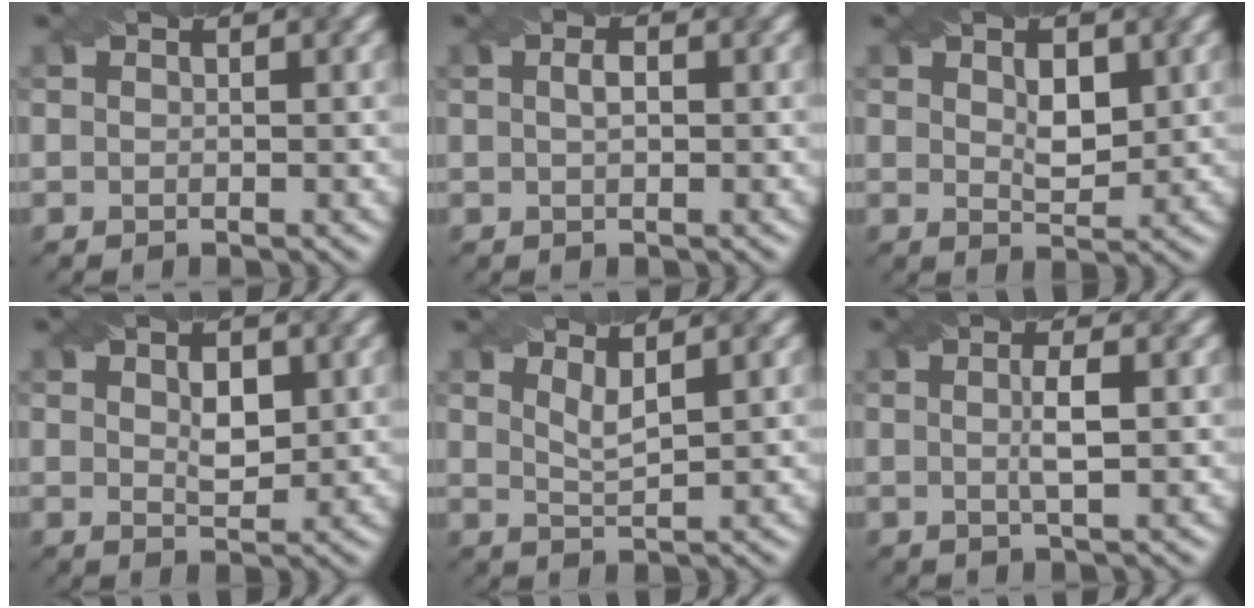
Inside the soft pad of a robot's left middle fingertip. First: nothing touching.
{"total": 1.3, "force": [0.2, 0.5, 1.1], "torque": [-0.023, 0.004, 0.003]}
{"total": 2.9, "force": [1.0, 1.5, 2.3], "torque": [-0.041, -0.002, 0.021]}
{"total": 2.6, "force": [0.8, 1.4, 2.1], "torque": [-0.037, -0.002, 0.018]}
{"total": 2.1, "force": [1.3, 0.5, 1.6], "torque": [-0.028, -0.004, 0.025]}
{"total": 2.4, "force": [0.1, 0.4, 2.4], "torque": [-0.045, 0.003, 0.000]}